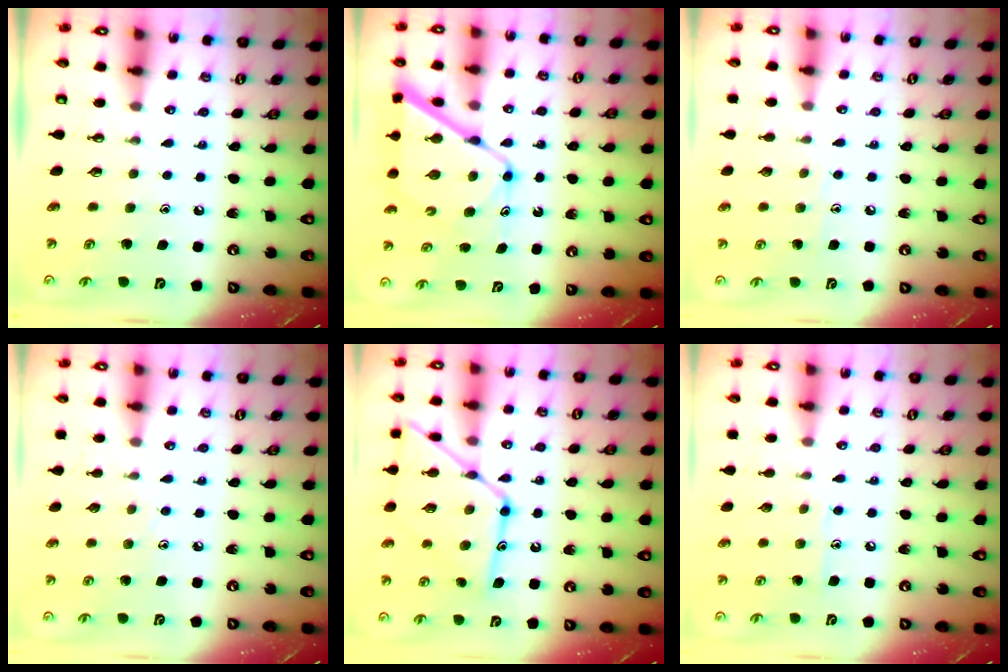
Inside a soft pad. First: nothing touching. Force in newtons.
{"total": 14.0, "press": 14.0, "slide": 1.1}
{"total": 4.3, "press": 4.3, "slide": 0.4}
{"total": 2.9, "press": 2.8, "slide": 0.2}
{"total": 18.5, "press": 18.4, "slide": 1.7}
{"total": 7.0, "press": 6.9, "slide": 0.6}